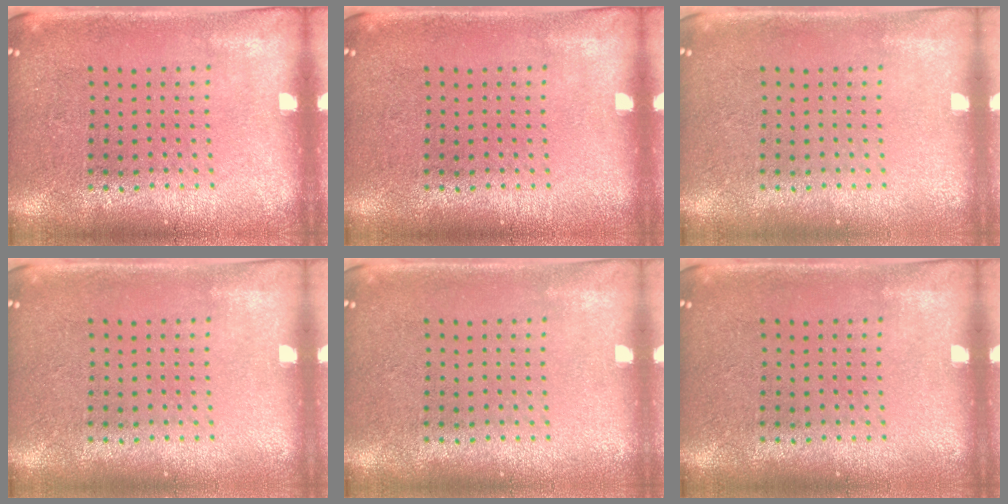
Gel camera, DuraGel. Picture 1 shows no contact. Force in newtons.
{"total": 0.0}
{"total": 0.0}
{"total": 0.0}
{"total": 0.0}
{"total": 0.0}